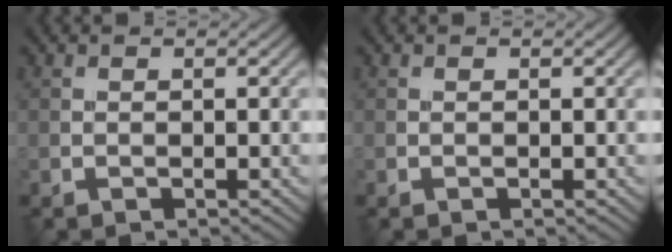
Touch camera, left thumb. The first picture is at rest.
{"total": 0.0}